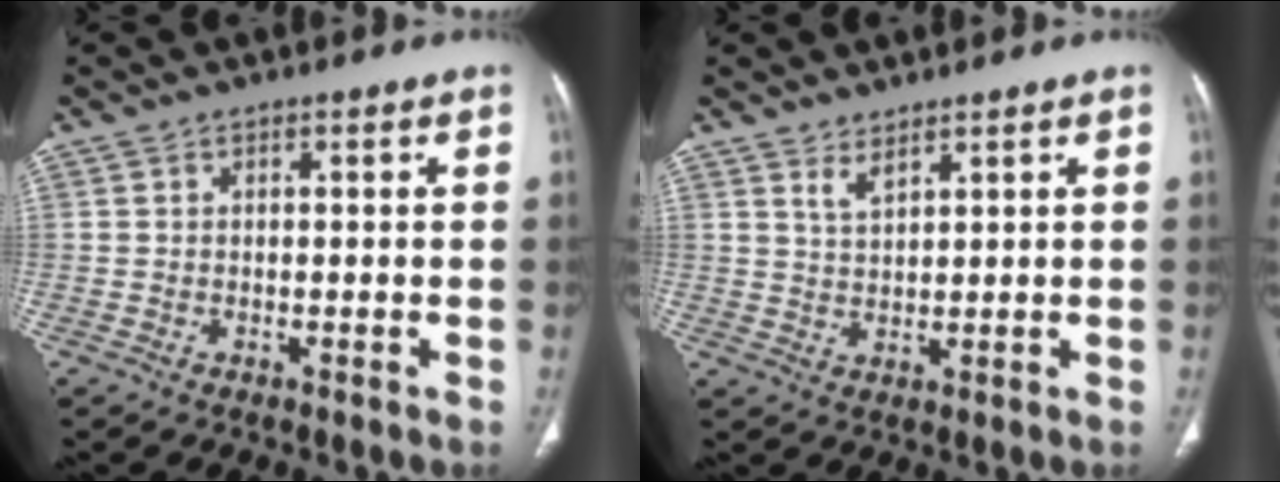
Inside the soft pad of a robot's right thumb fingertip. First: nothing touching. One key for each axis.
{"total": 2.8, "fx": 2.1, "fy": 0.9, "fz": 1.5, "tx": -0.028, "ty": -0.018, "tz": 0.050}